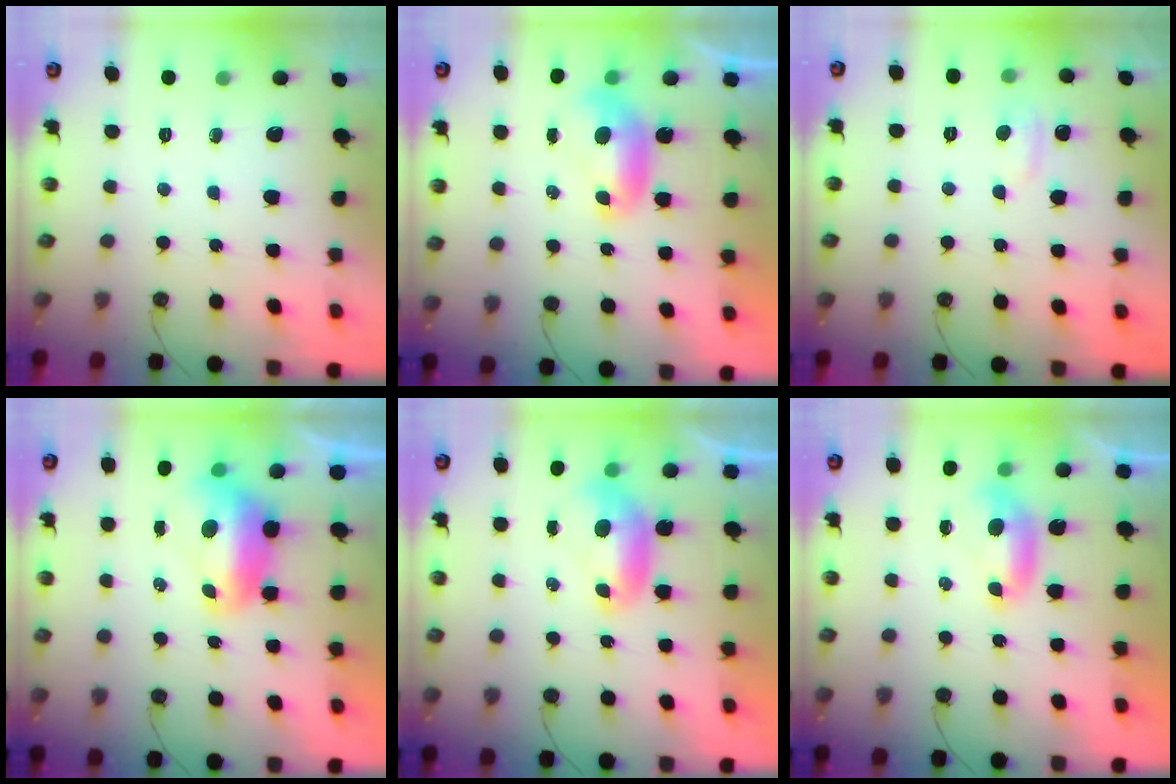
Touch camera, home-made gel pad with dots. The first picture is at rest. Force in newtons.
{"total": 0.0}
{"total": 2.8, "press": 2.8, "slide": 0.5}
{"total": 2.2, "press": 2.0, "slide": 0.9}
{"total": 0.0}
{"total": 0.9, "press": 0.7, "slide": 0.6}